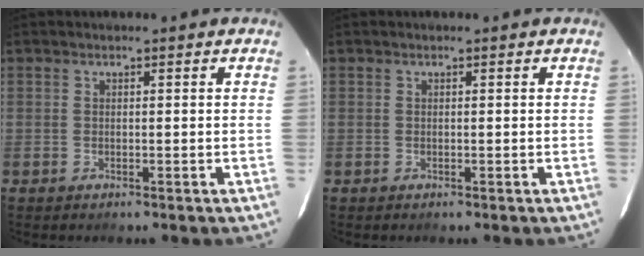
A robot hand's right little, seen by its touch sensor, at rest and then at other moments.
{"total": 0.0}